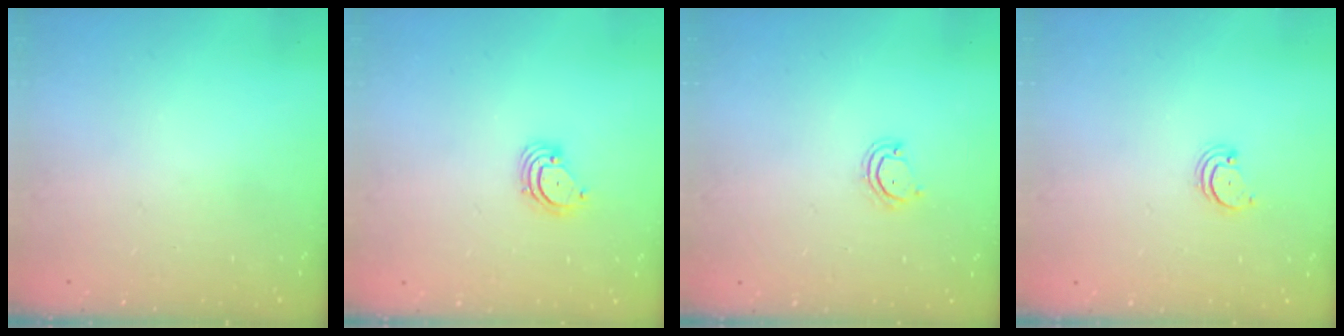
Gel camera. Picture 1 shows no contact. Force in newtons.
{"total": 3.5, "press": 3.5, "slide": 0.4}
{"total": 3.9, "press": 3.9, "slide": 0.4}
{"total": 2.2, "press": 2.2, "slide": 0.2}